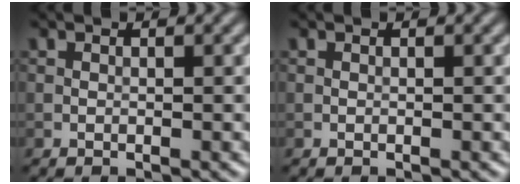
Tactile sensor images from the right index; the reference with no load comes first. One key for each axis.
{"total": 0.0}